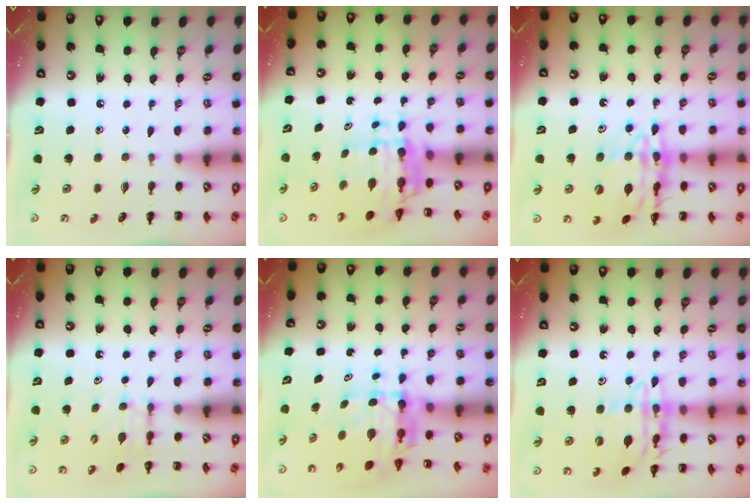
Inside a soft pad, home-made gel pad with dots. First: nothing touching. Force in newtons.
{"total": 6.6, "press": 6.2, "slide": 2.1}
{"total": 17.4, "press": 17.2, "slide": 2.4}
{"total": 2.7, "press": 2.5, "slide": 1.1}
{"total": 5.8, "press": 5.6, "slide": 1.6}
{"total": 12.2, "press": 11.9, "slide": 3.0}